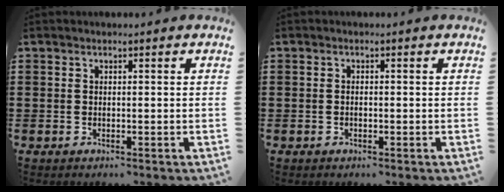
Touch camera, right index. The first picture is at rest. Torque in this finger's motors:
{"motor_torque": [0.44, 1.13, -0.07, -0.02]}